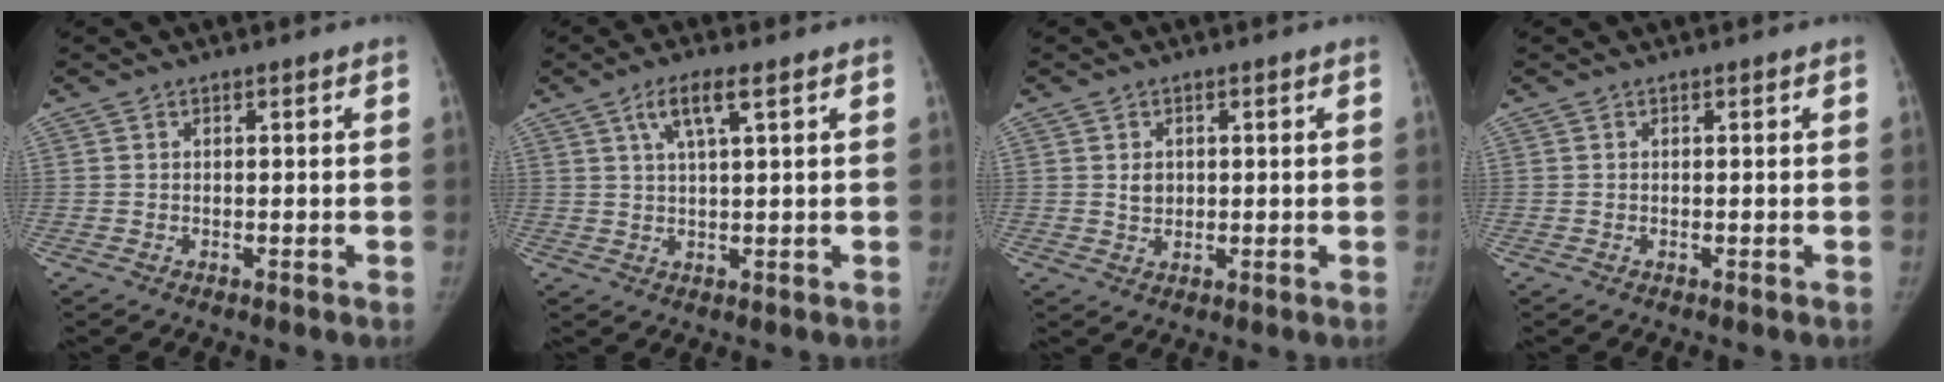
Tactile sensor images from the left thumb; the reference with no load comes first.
{"total": 5.4, "force": [2.6, 0.9, 4.7], "torque": [-0.094, 0.001, 0.052]}
{"total": 2.5, "force": [0.4, 2.0, 1.4], "torque": [-0.012, -0.002, 0.010]}
{"total": 0.0}